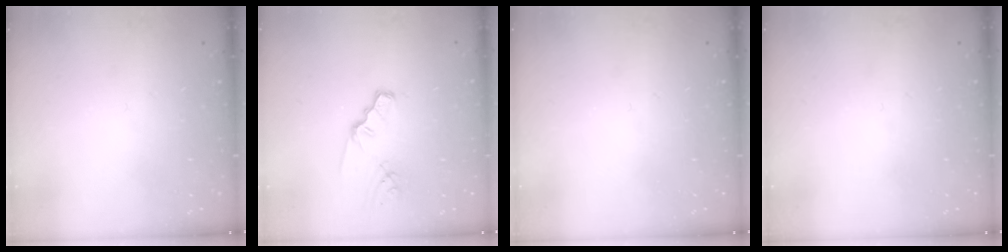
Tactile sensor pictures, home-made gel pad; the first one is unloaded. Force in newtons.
{"total": 2.1, "press": 2.1, "slide": 0.3}
{"total": 0.0}
{"total": 0.0}